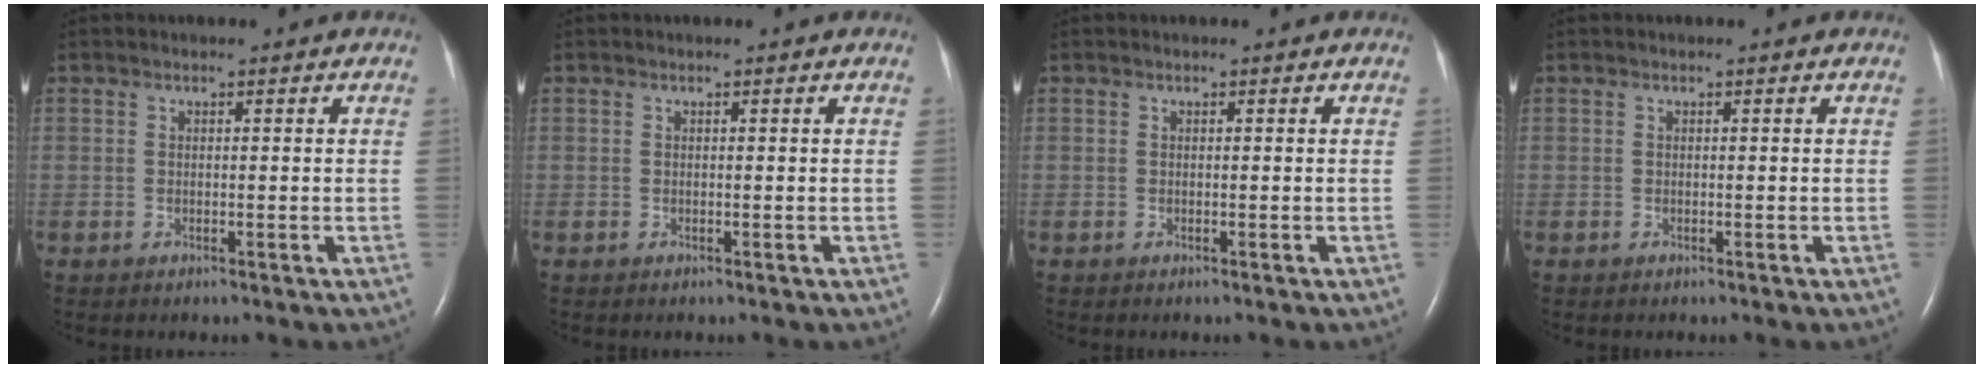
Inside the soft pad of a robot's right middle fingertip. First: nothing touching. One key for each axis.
{"total": 0.0}
{"total": 0.0}
{"total": 0.0}